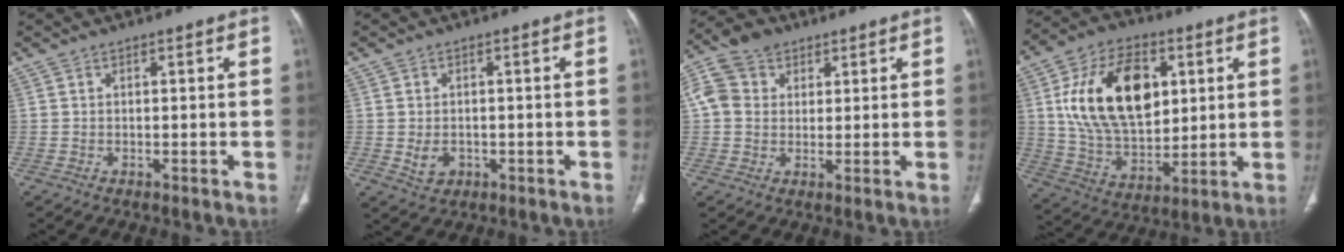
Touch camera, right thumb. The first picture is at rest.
{"total": 3.5, "force": [-0.7, 2.7, 2.1], "torque": [-0.027, 0.002, -0.003]}
{"total": 9.2, "force": [3.0, 7.6, 4.2], "torque": [-0.078, 0.016, 0.052]}
{"total": 21.9, "force": [5.6, 13.6, 16.2], "torque": [-0.247, -0.010, 0.105]}